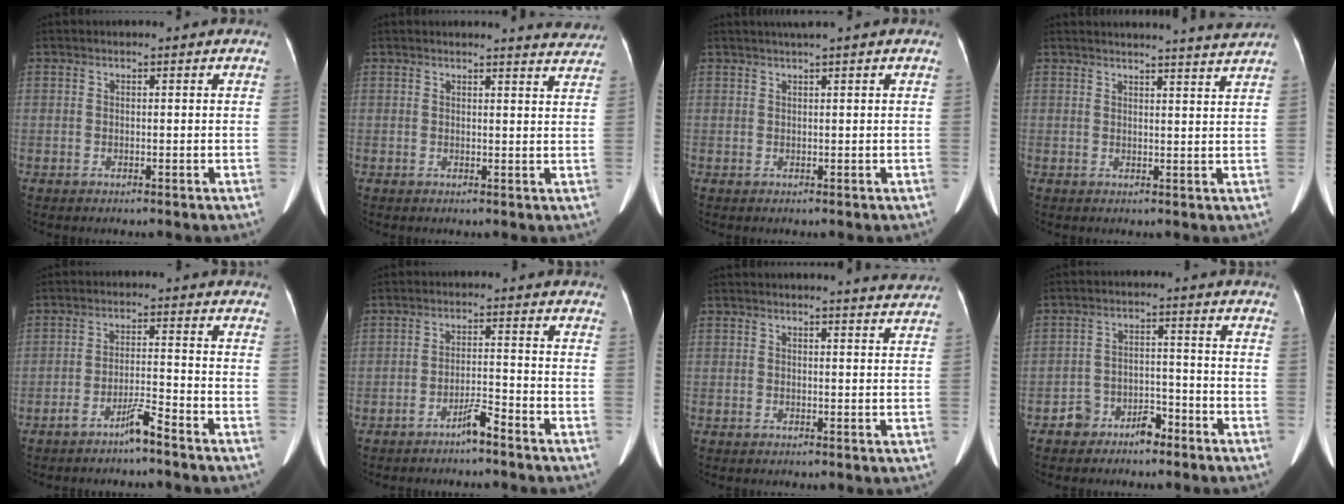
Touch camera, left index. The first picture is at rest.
{"total": 5.3, "force": [5.3, 0.1, 0.7], "torque": [-0.008, -0.023, 0.038]}
{"total": 1.7, "force": [1.2, -0.4, 1.2], "torque": [-0.020, 0.009, 0.026]}
{"total": 6.9, "force": [6.6, -1.5, 1.6], "torque": [-0.023, -0.014, 0.070]}
{"total": 3.9, "force": [-3.2, -0.2, 2.3], "torque": [-0.048, -0.002, -0.060]}
{"total": 3.3, "force": [-2.7, 0.0, 1.9], "torque": [-0.036, -0.001, -0.050]}
{"total": 5.0, "force": [4.9, -0.5, 1.0], "torque": [-0.016, -0.012, 0.039]}
{"total": 4.9, "force": [-3.6, 2.9, 1.5], "torque": [-0.023, 0.018, -0.056]}